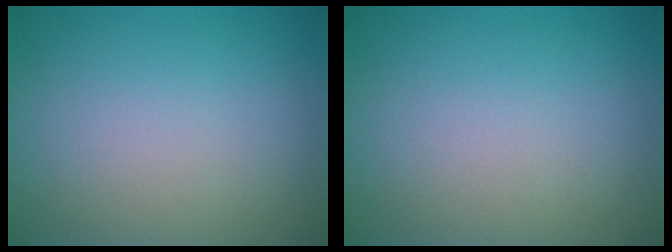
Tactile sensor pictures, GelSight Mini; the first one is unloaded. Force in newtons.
{"total": 0.0}